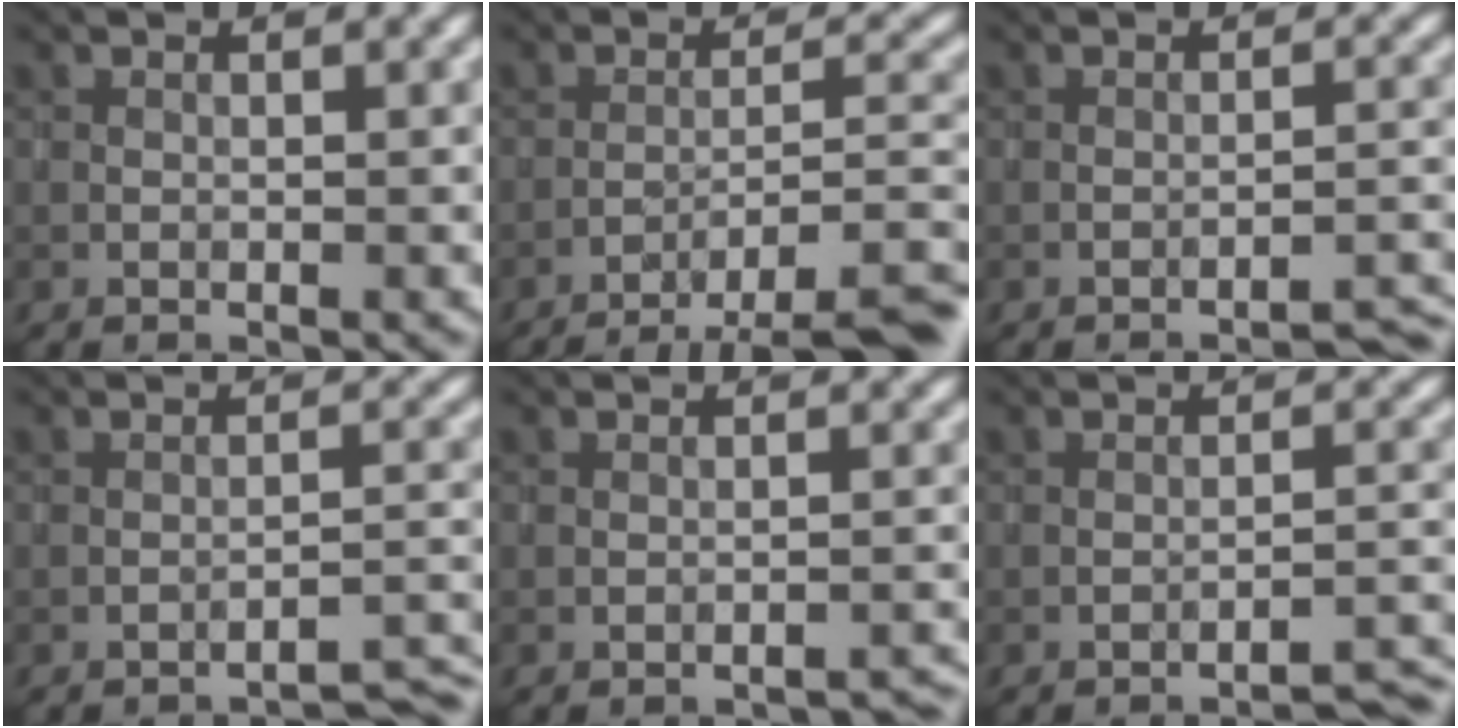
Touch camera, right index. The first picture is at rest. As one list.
[{"total": 8.8, "force": [-7.0, 1.4, 5.1], "torque": [-0.066, 0.001, -0.089]}, {"total": 2.6, "force": [-2.3, 0.1, 1.2], "torque": [-0.006, 0.010, -0.034]}, {"total": 3.3, "force": [-3.0, 0.1, 1.3], "torque": [-0.010, 0.008, -0.045]}, {"total": 2.1, "force": [-2.1, 0.2, 0.2], "torque": [-0.002, 0.006, -0.025]}, {"total": 2.9, "force": [-2.6, 0.1, 1.3], "torque": [-0.009, 0.011, -0.039]}]